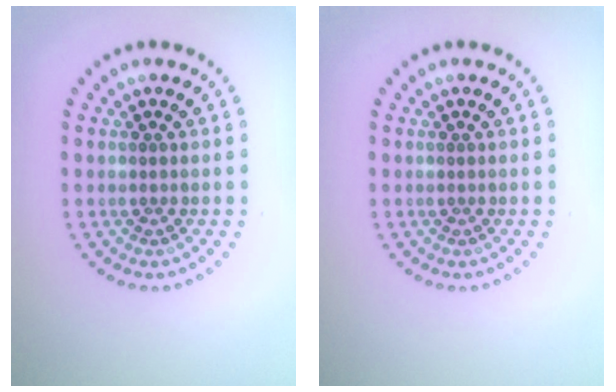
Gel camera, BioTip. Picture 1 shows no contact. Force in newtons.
{"total": 0.0}